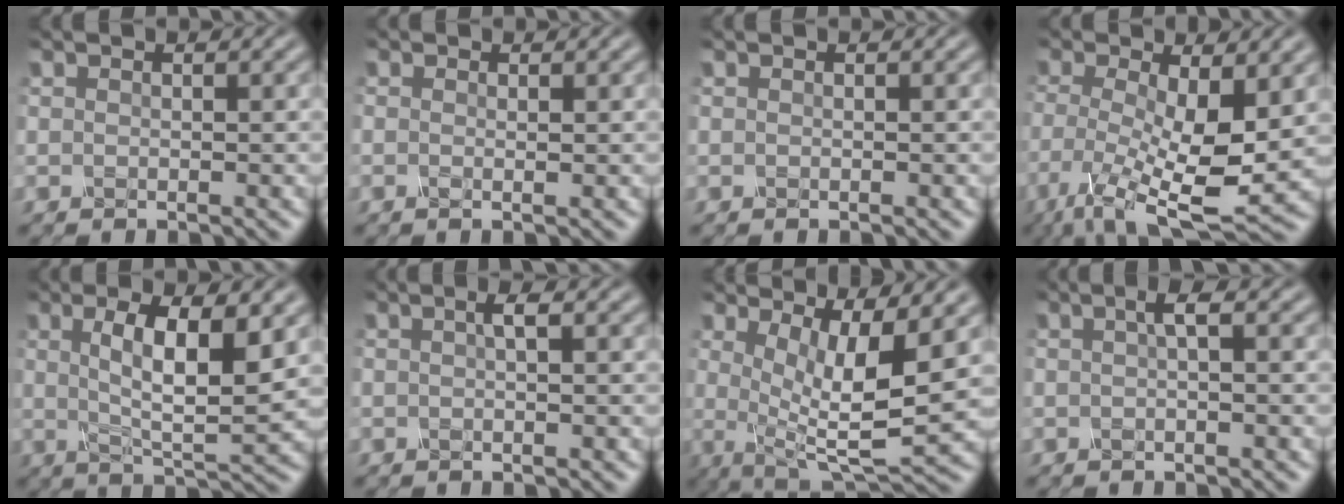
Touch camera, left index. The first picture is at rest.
{"total": 0.0}
{"total": 0.0}
{"total": 9.2, "force": [-2.0, 3.4, 8.3], "torque": [-0.170, -0.024, -0.028]}
{"total": 7.0, "force": [1.2, 1.8, 6.7], "torque": [-0.113, -0.005, 0.027]}
{"total": 1.2, "force": [-0.1, 0.1, 1.2], "torque": [-0.023, 0.002, 0.002]}
{"total": 7.6, "force": [0.6, 2.4, 7.3], "torque": [-0.124, -0.015, 0.019]}
{"total": 1.5, "force": [-0.1, 0.2, 1.5], "torque": [-0.027, 0.004, 0.001]}